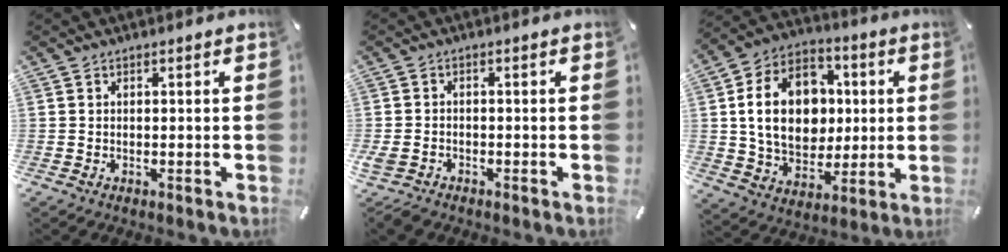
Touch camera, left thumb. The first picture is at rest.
{"total": 2.7, "force": [-1.7, 1.7, 1.2], "torque": [-0.034, 0.003, -0.036]}
{"total": 18.6, "force": [1.6, 14.6, 11.5], "torque": [-0.218, 0.009, 0.033]}